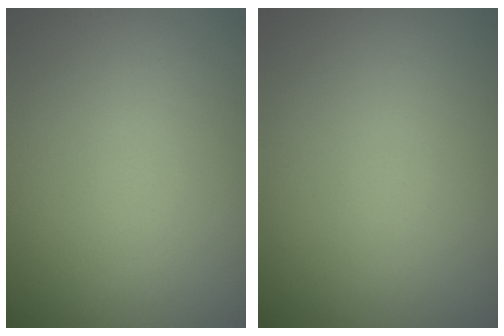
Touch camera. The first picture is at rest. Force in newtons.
{"total": 0.0}